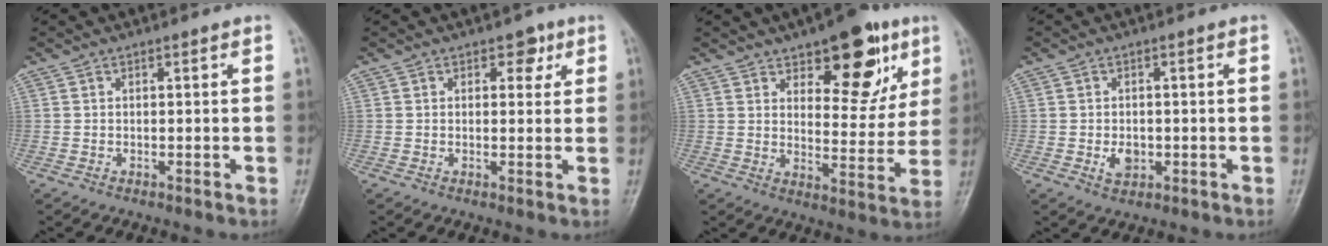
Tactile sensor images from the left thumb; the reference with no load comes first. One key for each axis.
{"total": 3.0, "fx": 1.5, "fy": 2.1, "fz": 1.6, "tx": 0.003, "ty": -0.005, "tz": 0.016}
{"total": 15.2, "fx": 8.3, "fy": 7.2, "fz": 10.5, "tx": -0.087, "ty": -0.041, "tz": 0.118}
{"total": 3.2, "fx": -0.6, "fy": 2.3, "fz": 2.1, "tx": -0.028, "ty": 0.000, "tz": -0.006}